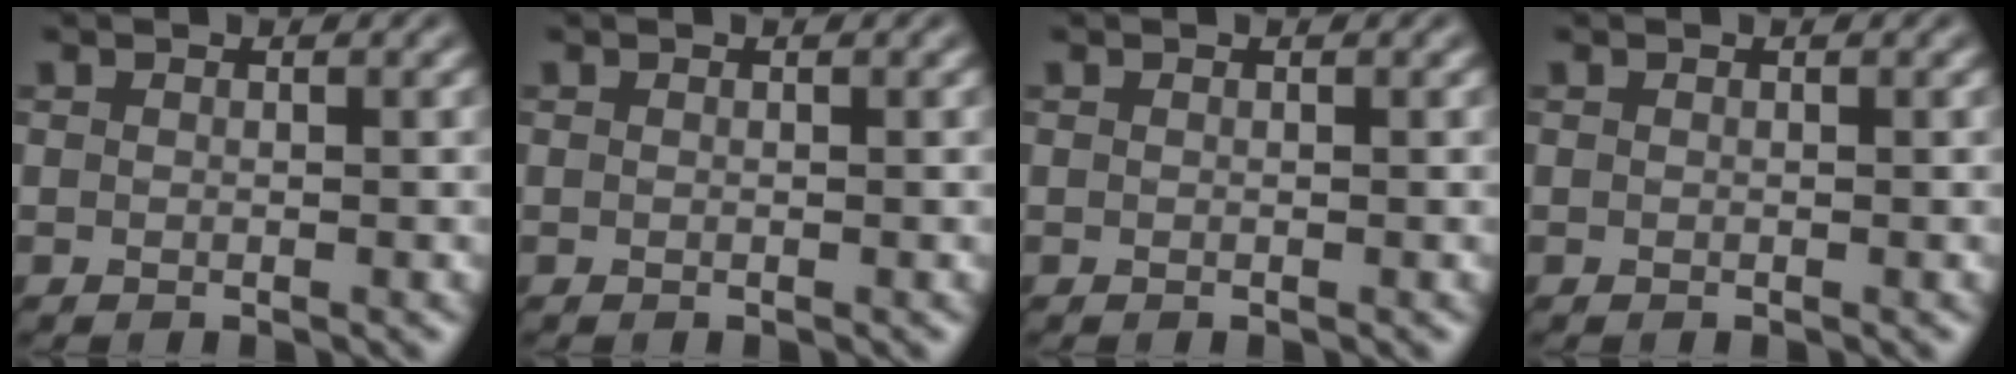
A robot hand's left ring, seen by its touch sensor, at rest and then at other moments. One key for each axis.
{"total": 0.0}
{"total": 0.0}
{"total": 0.0}